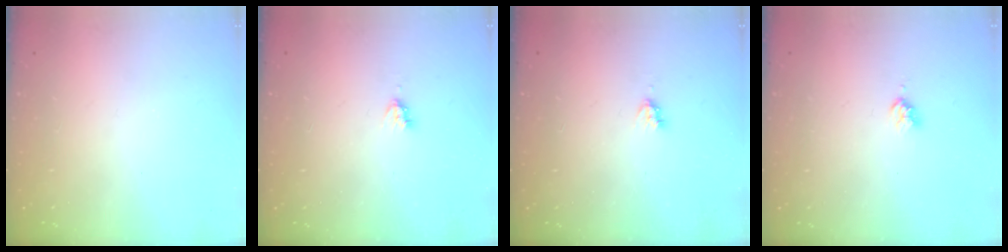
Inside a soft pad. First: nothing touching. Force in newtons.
{"total": 2.6, "press": 2.6, "slide": 0.4}
{"total": 2.6, "press": 2.6, "slide": 0.4}
{"total": 3.2, "press": 3.2, "slide": 0.4}